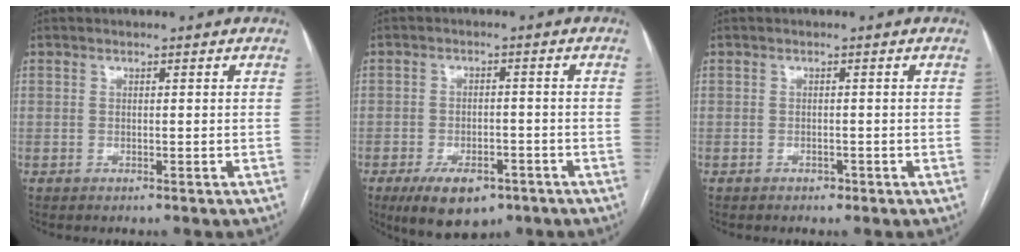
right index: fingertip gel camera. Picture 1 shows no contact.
{"total": 8.6, "force": [-5.5, 4.2, 5.2], "torque": [-0.083, -0.004, -0.082]}
{"total": 0.9, "force": [-0.7, 0.6, 0.2], "torque": [-0.004, 0.002, -0.010]}